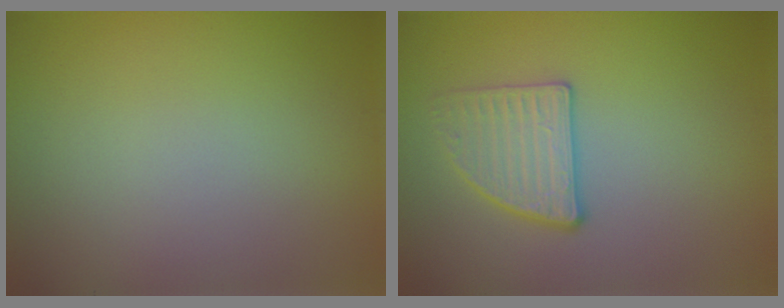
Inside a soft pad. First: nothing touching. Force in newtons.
{"total": 2.8, "press": 2.7, "slide": 0.6}